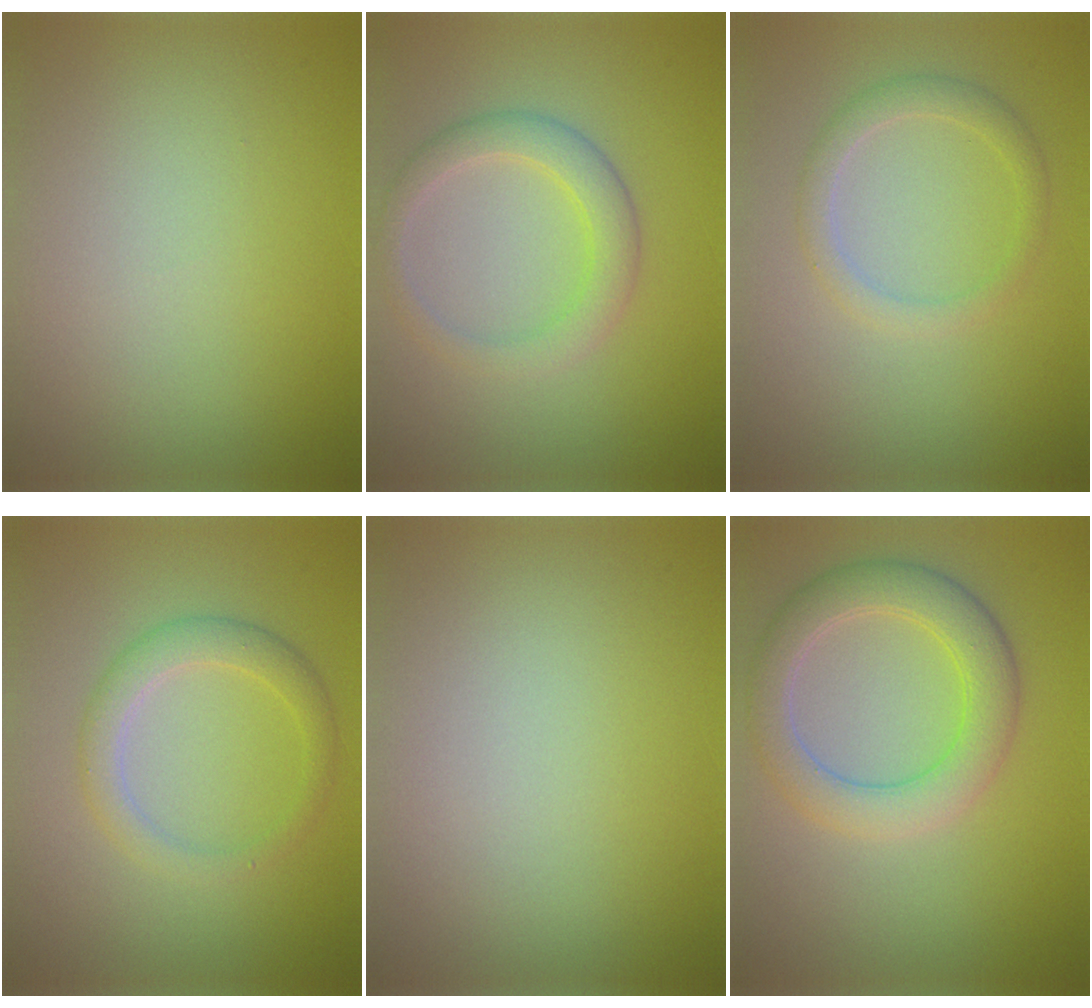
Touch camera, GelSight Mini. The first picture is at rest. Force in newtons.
{"total": 3.1, "press": 3.1, "slide": 0.2}
{"total": 2.1, "press": 2.1, "slide": 0.2}
{"total": 2.7, "press": 2.7, "slide": 0.2}
{"total": 0.0}
{"total": 4.9, "press": 4.9, "slide": 0.3}